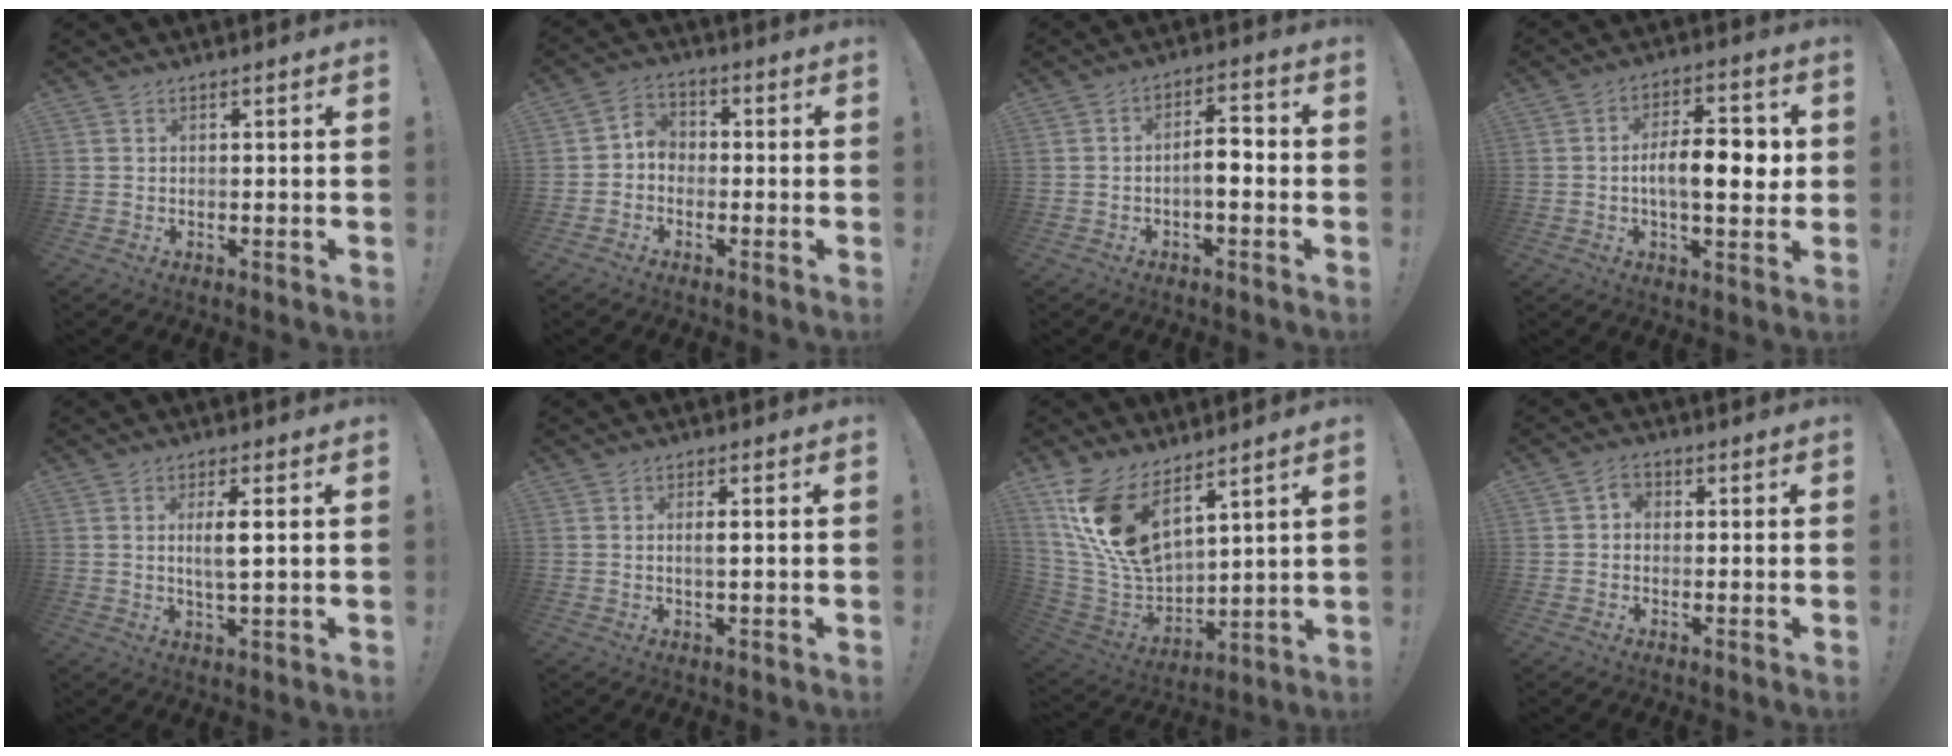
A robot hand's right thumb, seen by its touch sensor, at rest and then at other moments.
{"total": 4.7, "force": [-2.0, 3.8, 1.9], "torque": [-0.039, 0.021, -0.033]}
{"total": 6.7, "force": [-1.6, 2.8, 5.9], "torque": [-0.092, 0.011, -0.029]}
{"total": 12.0, "force": [-0.4, 5.3, 10.7], "torque": [-0.174, 0.008, -0.012]}
{"total": 5.3, "force": [0.9, 1.3, 5.0], "torque": [-0.082, -0.007, 0.012]}
{"total": 2.0, "force": [0.1, 0.3, 2.0], "torque": [-0.023, -0.007, -0.002]}
{"total": 17.0, "force": [10.4, 8.3, 10.5], "torque": [-0.214, -0.070, 0.197]}
{"total": 2.9, "force": [-0.2, 2.4, 1.7], "torque": [-0.028, 0.008, -0.004]}